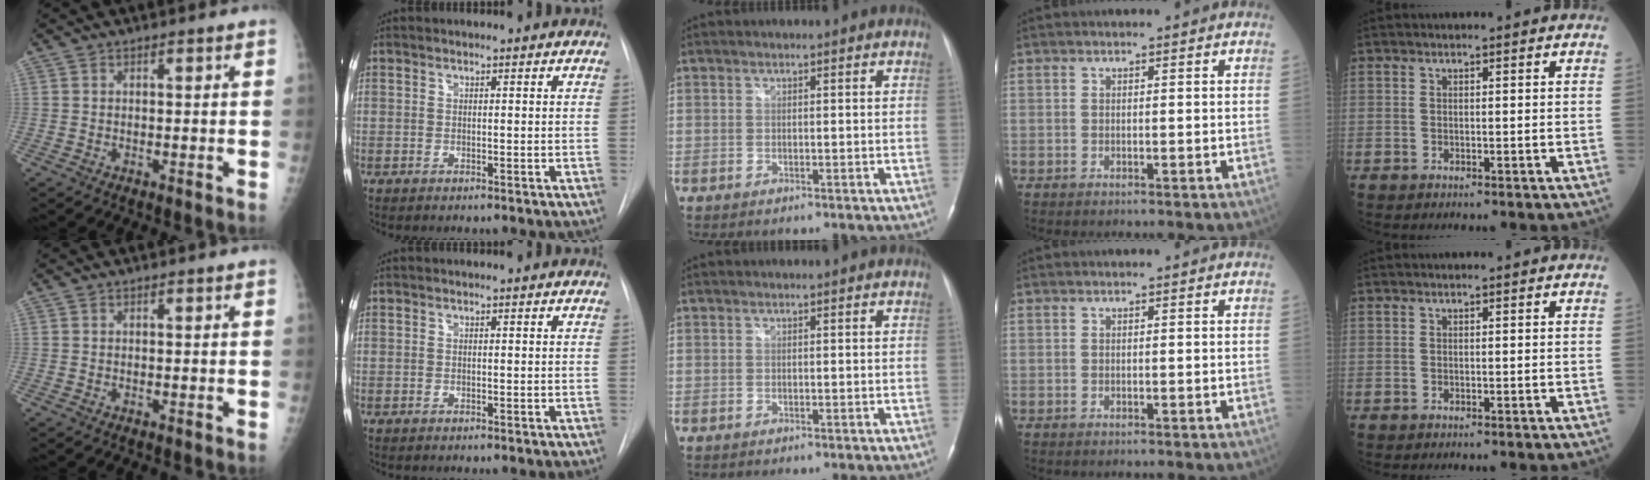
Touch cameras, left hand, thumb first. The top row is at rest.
{}